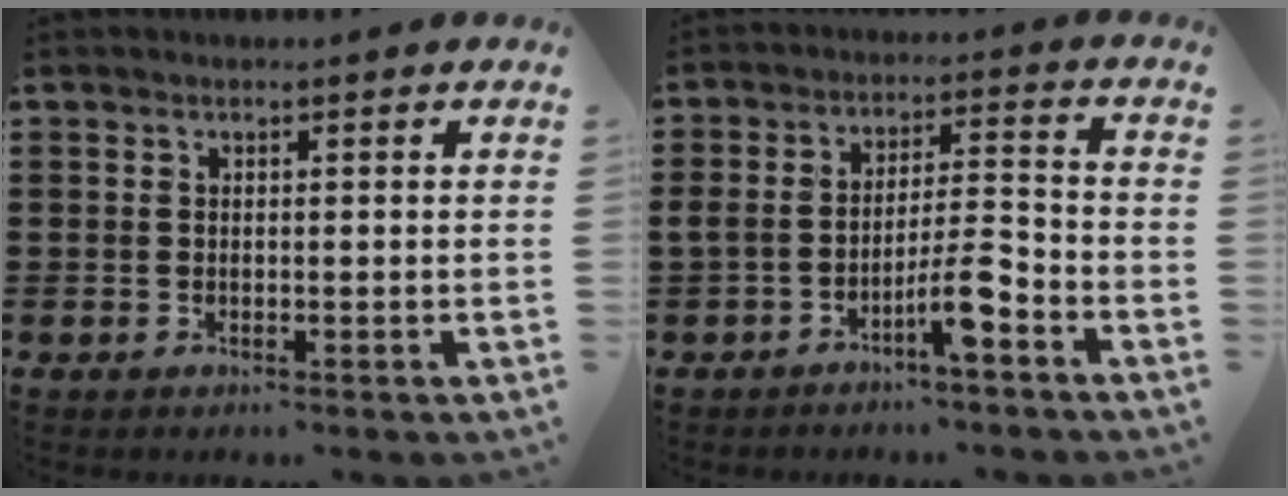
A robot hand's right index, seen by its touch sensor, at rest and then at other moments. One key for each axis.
{"total": 7.5, "fx": -4.4, "fy": 1.8, "fz": 5.8, "tx": -0.099, "ty": 0.011, "tz": -0.076}